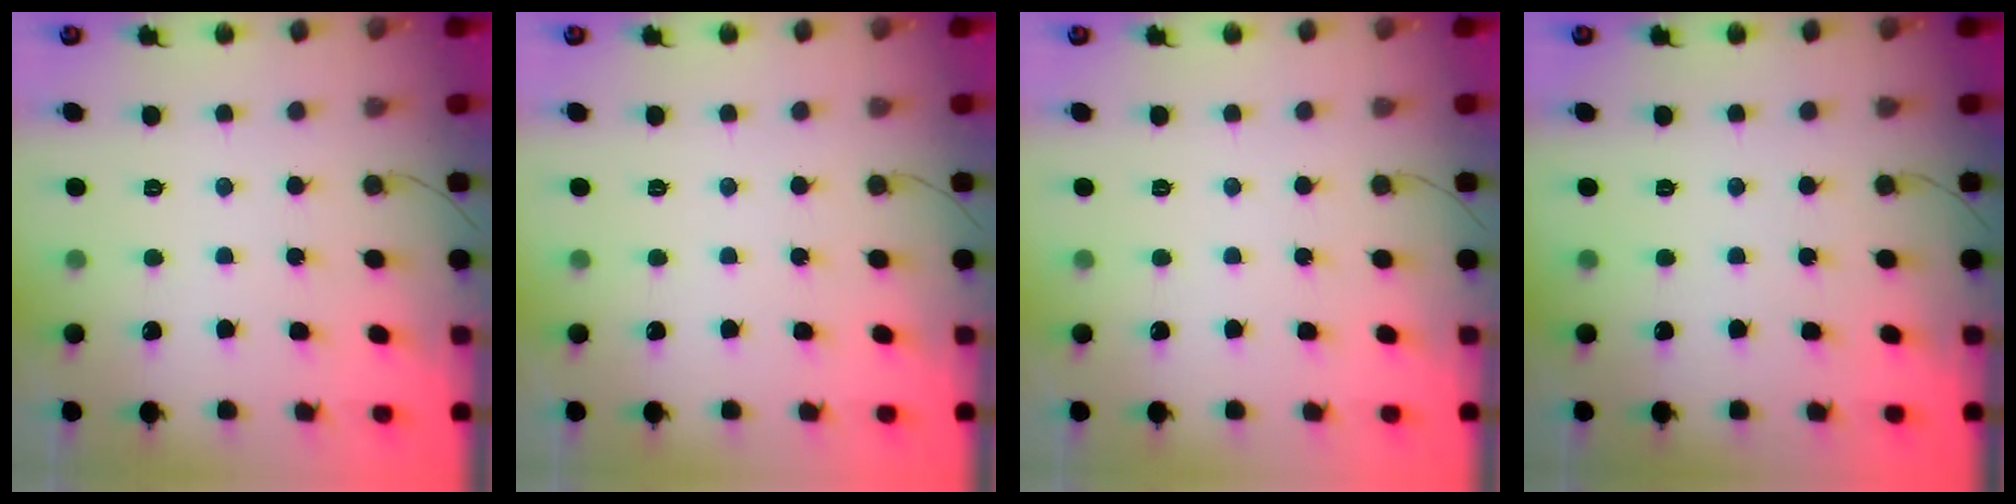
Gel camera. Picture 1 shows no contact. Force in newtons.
{"total": 0.0}
{"total": 0.0}
{"total": 0.0}